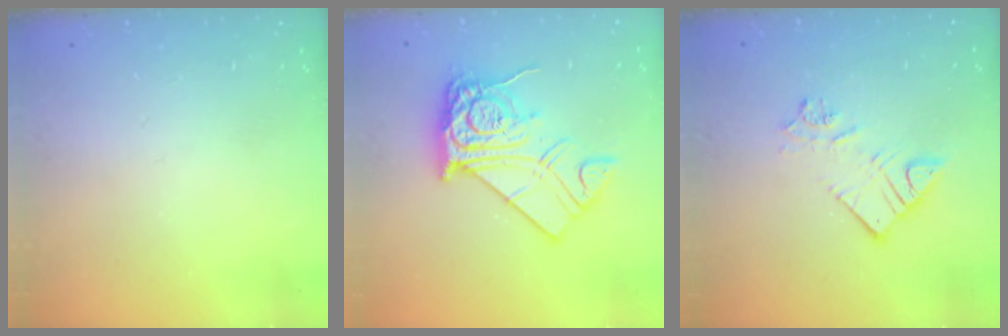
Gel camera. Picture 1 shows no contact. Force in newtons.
{"total": 16.2, "press": 16.1, "slide": 1.3}
{"total": 8.6, "press": 8.6, "slide": 0.5}